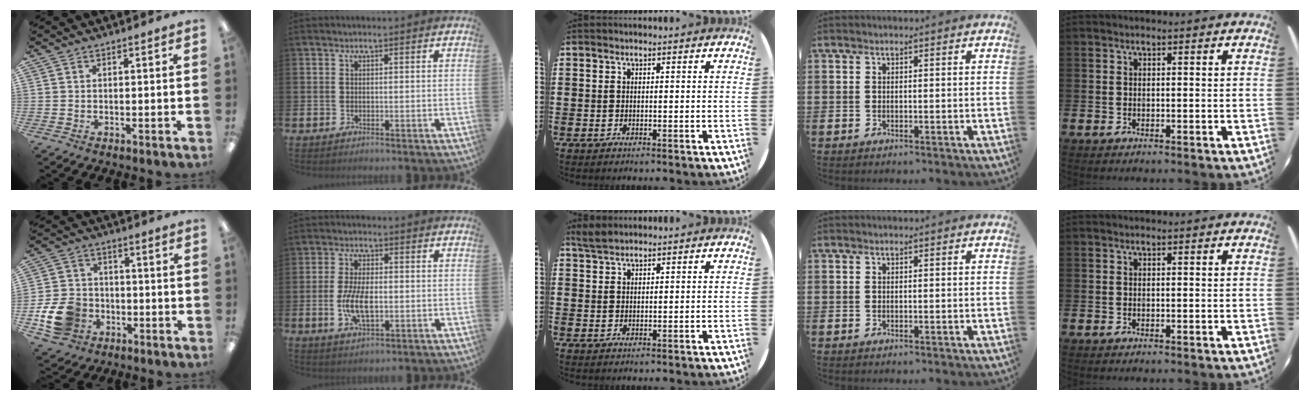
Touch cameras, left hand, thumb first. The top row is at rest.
{"thumb": {"total": 11.7, "force": [-4.6, 9.2, 5.7], "torque": [-0.138, 0.036, -0.080]}, "index": {"total": 6.3, "force": [-0.7, 2.8, 5.5], "torque": [-0.114, -0.003, -0.017]}, "middle": {"total": 2.2, "force": [2.0, 0.5, 0.6], "torque": [-0.017, 0.004, 0.039]}}